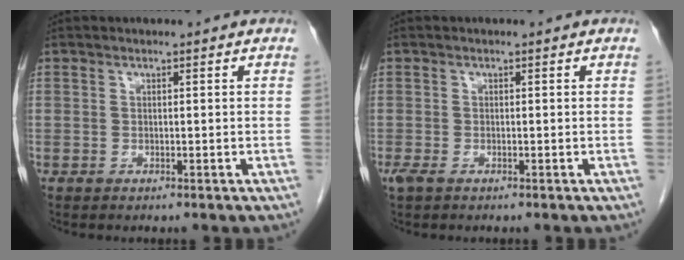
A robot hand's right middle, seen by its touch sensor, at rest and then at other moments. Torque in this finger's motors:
{"motor_torque": [-0.07, 0.10, 0.01, 0.01]}